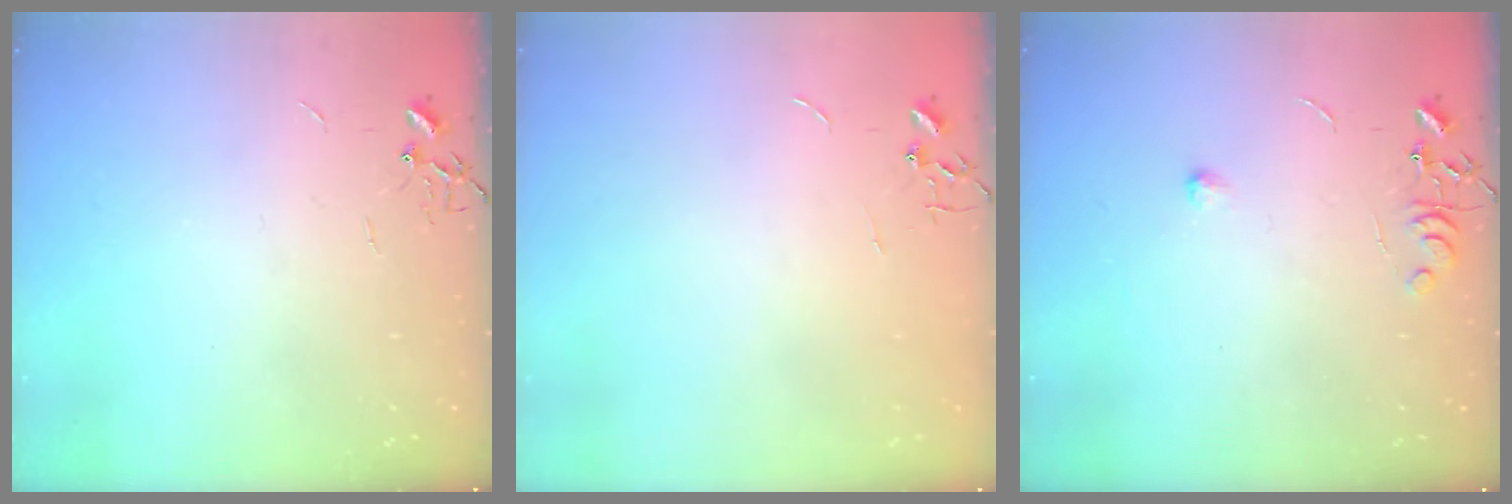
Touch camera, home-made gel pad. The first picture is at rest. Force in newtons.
{"total": 0.0}
{"total": 6.9, "press": 6.8, "slide": 0.9}